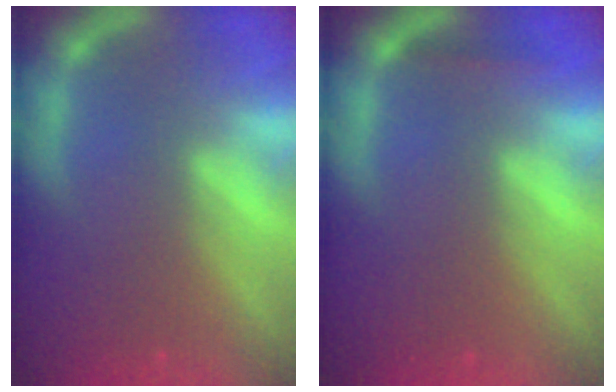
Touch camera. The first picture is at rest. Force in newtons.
{"total": 0.9}